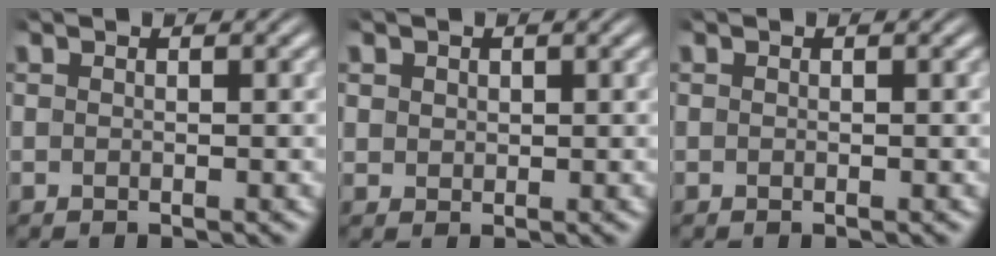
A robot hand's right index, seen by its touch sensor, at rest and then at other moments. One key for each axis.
{"total": 1.0, "fx": 0.7, "fy": 0.7, "fz": 0.3, "tx": -0.014, "ty": -0.008, "tz": 0.022}
{"total": 0.0}